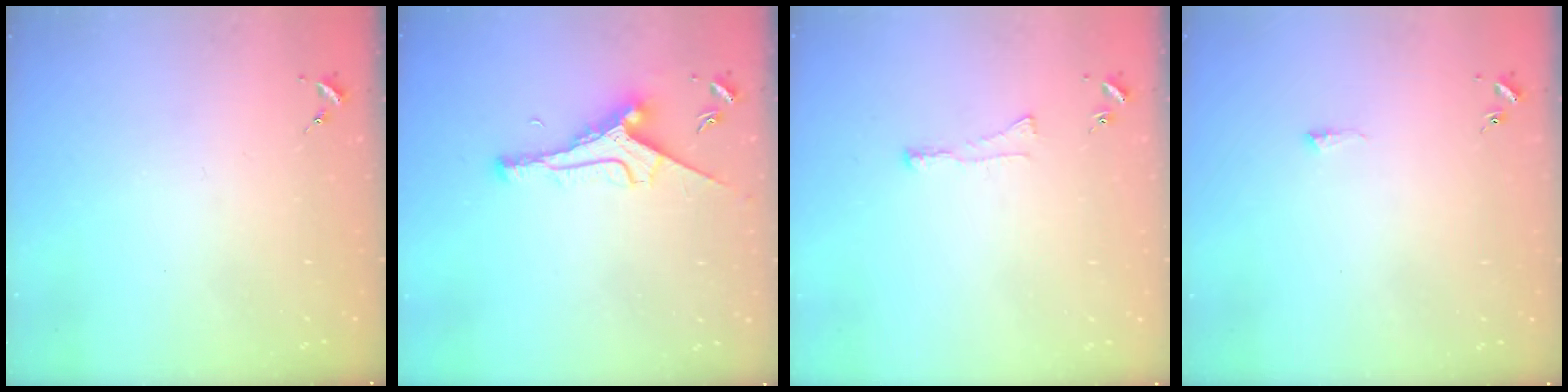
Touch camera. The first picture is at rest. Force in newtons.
{"total": 9.2, "press": 9.2, "slide": 0.9}
{"total": 3.4, "press": 3.4, "slide": 0.4}
{"total": 4.8, "press": 4.7, "slide": 0.7}